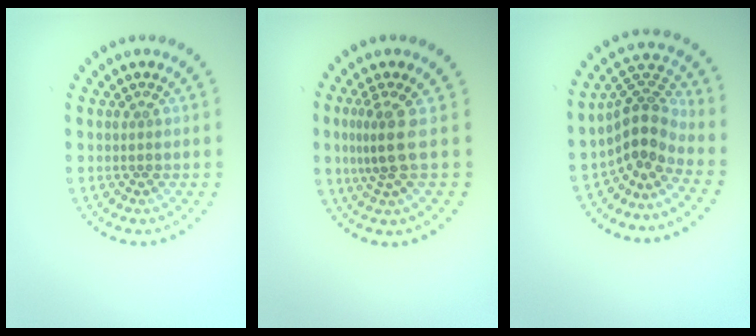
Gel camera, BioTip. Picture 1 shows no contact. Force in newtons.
{"total": 2.8, "press": 2.0, "slide": 1.9}
{"total": 4.1, "press": 2.9, "slide": 2.8}